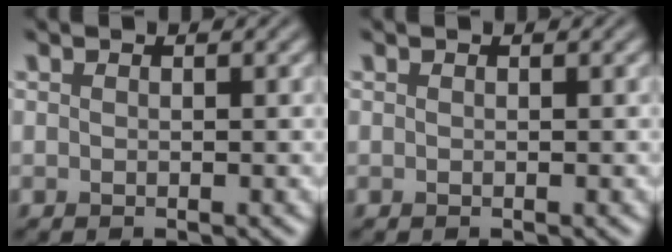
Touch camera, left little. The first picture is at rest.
{"total": 0.0}